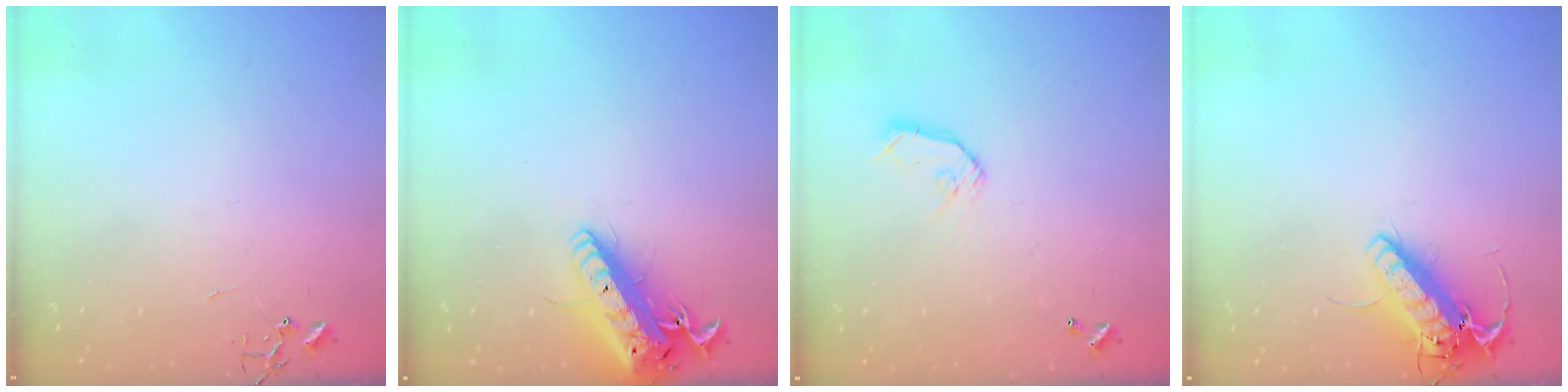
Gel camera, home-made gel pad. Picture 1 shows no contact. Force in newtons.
{"total": 16.9, "press": 16.6, "slide": 3.2}
{"total": 8.0, "press": 8.0, "slide": 0.4}
{"total": 14.8, "press": 14.5, "slide": 2.9}